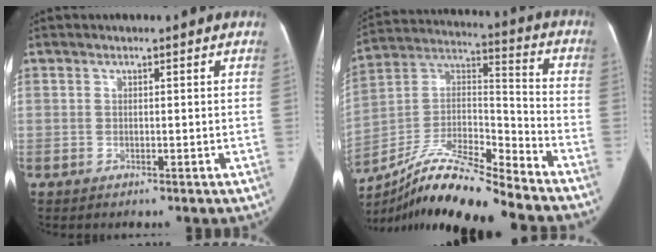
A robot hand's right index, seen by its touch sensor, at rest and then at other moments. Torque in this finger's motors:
{"motor_torque": [0.90, -1.24, -0.29, -0.21]}